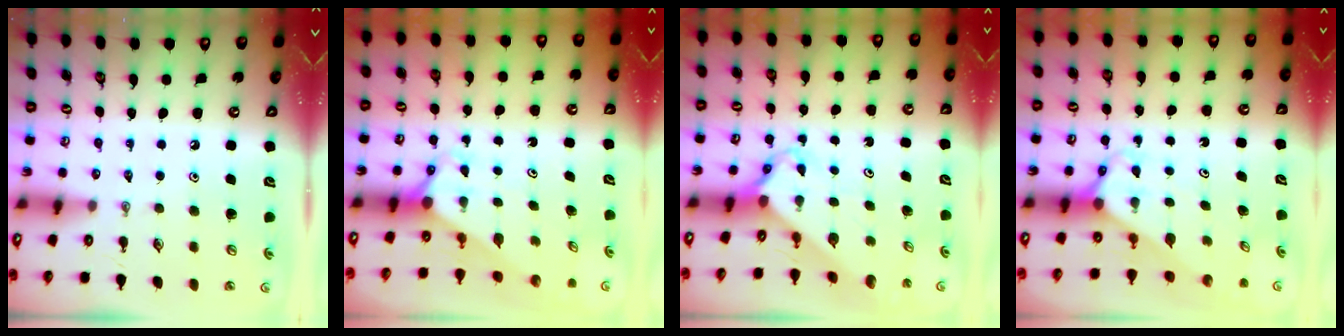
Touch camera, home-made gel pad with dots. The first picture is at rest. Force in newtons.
{"total": 2.9, "press": 2.9, "slide": 0.0}
{"total": 2.4, "press": 2.4, "slide": 0.2}
{"total": 2.8, "press": 2.8, "slide": 0.2}